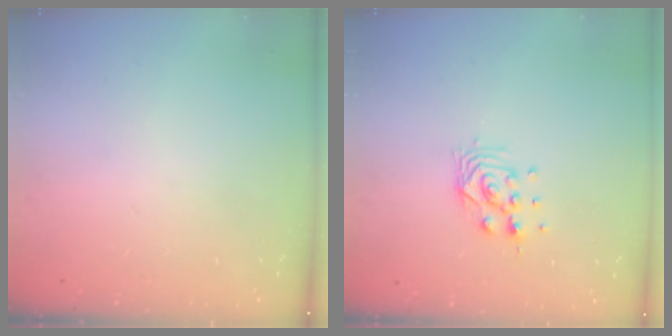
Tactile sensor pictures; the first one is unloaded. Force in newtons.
{"total": 7.9, "press": 7.8, "slide": 0.6}